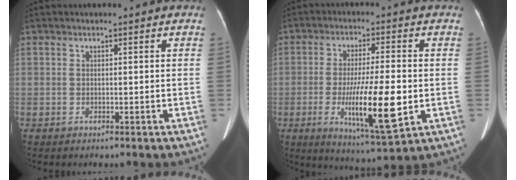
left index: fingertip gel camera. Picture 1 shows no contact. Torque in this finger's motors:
{"motor_torque": [0.81, 0.38, 0.36, 0.12]}